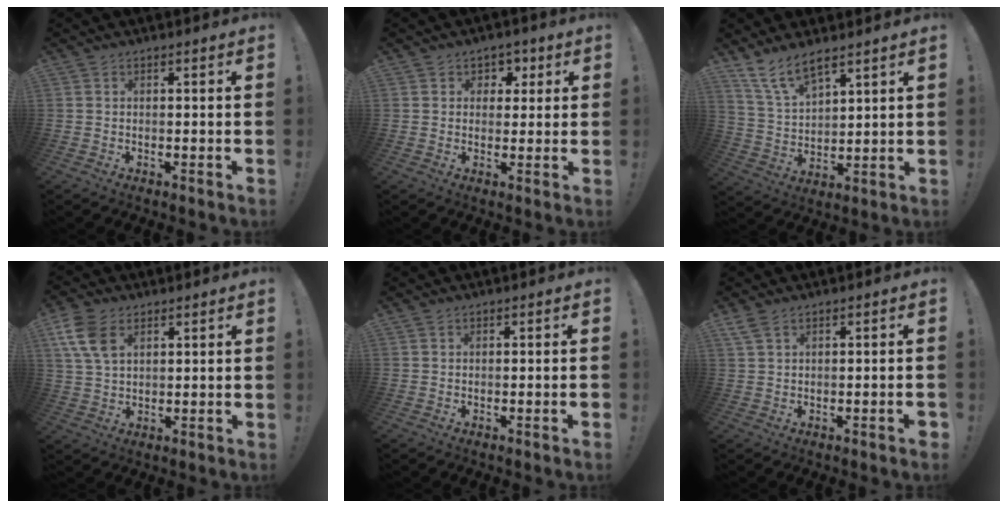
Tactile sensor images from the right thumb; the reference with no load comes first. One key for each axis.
{"total": 4.3, "fx": 1.5, "fy": 4.0, "fz": 0.7, "tx": 0.003, "ty": -0.008, "tz": 0.025}
{"total": 9.4, "fx": 7.3, "fy": 3.3, "fz": 4.9, "tx": -0.101, "ty": -0.040, "tz": 0.143}
{"total": 9.8, "fx": 4.3, "fy": 6.1, "fz": 6.3, "tx": -0.122, "ty": -0.007, "tz": 0.084}
{"total": 0.9, "fx": -0.4, "fy": -0.3, "fz": 0.8, "tx": -0.014, "ty": 0.000, "tz": -0.008}
{"total": 3.0, "fx": 0.5, "fy": 1.0, "fz": 2.8, "tx": -0.050, "ty": 0.002, "tz": 0.014}